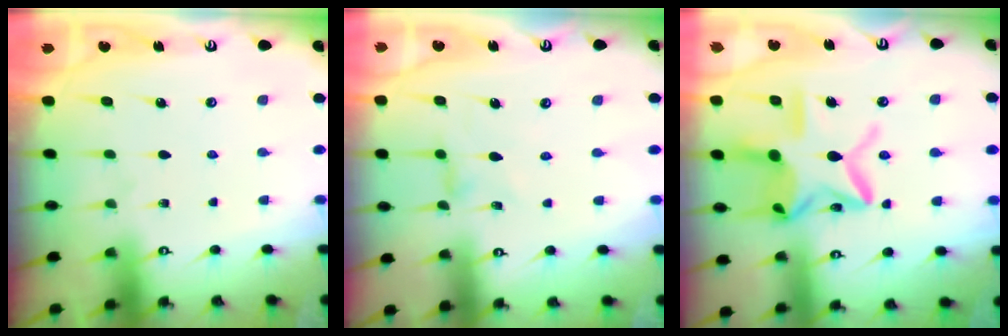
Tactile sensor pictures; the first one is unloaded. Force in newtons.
{"total": 1.5, "press": 1.4, "slide": 0.3}
{"total": 17.7, "press": 17.7, "slide": 1.4}